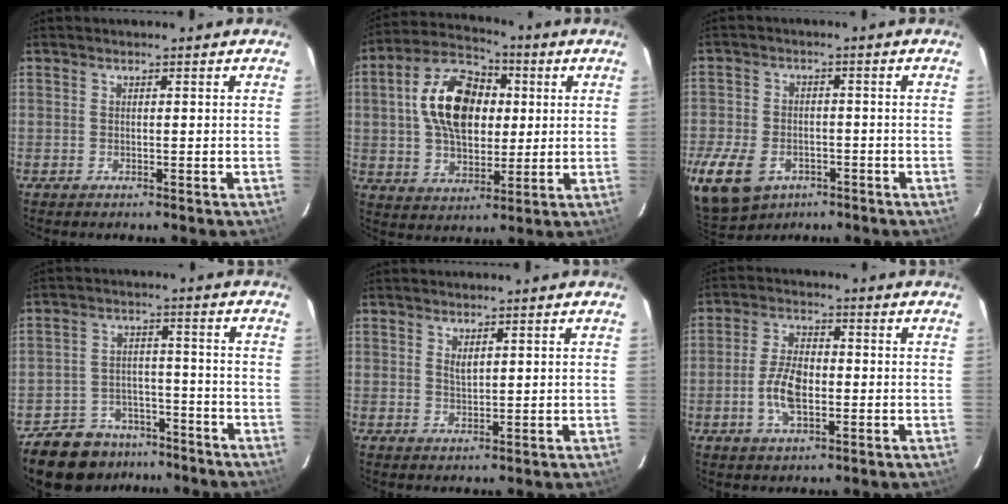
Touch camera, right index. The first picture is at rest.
{"total": 15.8, "force": [2.6, 10.2, 11.8], "torque": [-0.222, 0.033, 0.046]}
{"total": 15.7, "force": [-8.5, 10.3, 8.2], "torque": [-0.226, -0.030, -0.142]}
{"total": 13.1, "force": [-10.2, 7.3, 3.9], "torque": [-0.108, 0.019, -0.141]}
{"total": 1.8, "force": [0.9, 0.9, 1.3], "torque": [-0.021, 0.000, 0.017]}
{"total": 7.7, "force": [-1.7, 3.9, 6.4], "torque": [-0.131, 0.005, -0.030]}